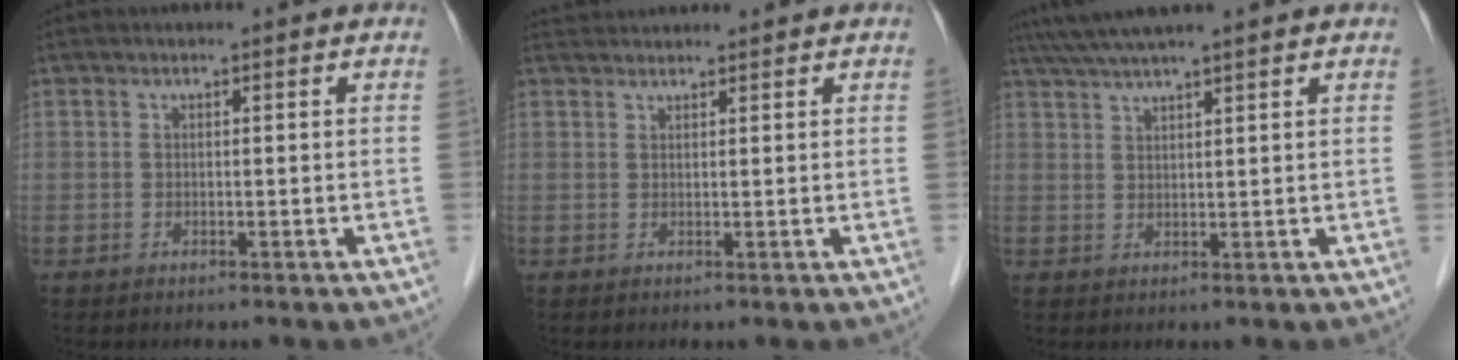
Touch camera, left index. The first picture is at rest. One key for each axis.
{"total": 3.0, "fx": 3.0, "fy": 0.3, "fz": 0.3, "tx": -0.005, "ty": 0.031, "tz": 0.055}
{"total": 8.2, "fx": 7.0, "fy": -0.7, "fz": 4.2, "tx": -0.073, "ty": 0.037, "tz": 0.108}